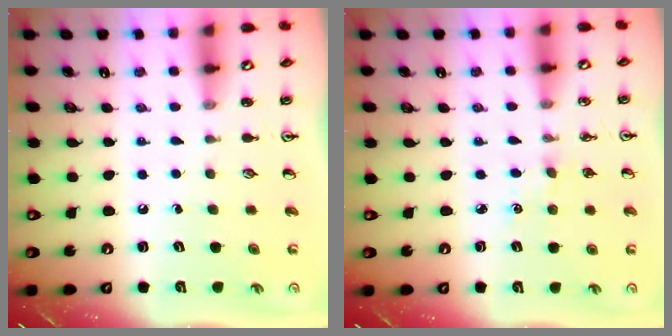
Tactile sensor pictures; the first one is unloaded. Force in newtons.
{"total": 2.0, "press": 2.0, "slide": 0.3}